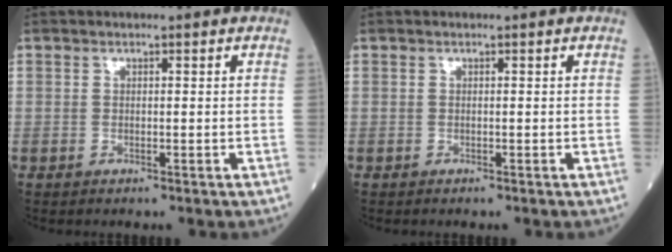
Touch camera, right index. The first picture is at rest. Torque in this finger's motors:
{"motor_torque": [0.19, 0.04, 0.09, 0.01]}